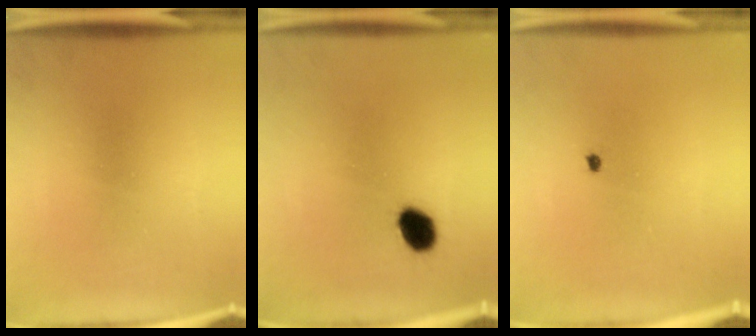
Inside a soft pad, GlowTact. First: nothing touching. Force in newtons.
{"total": 5.6}
{"total": 0.5}